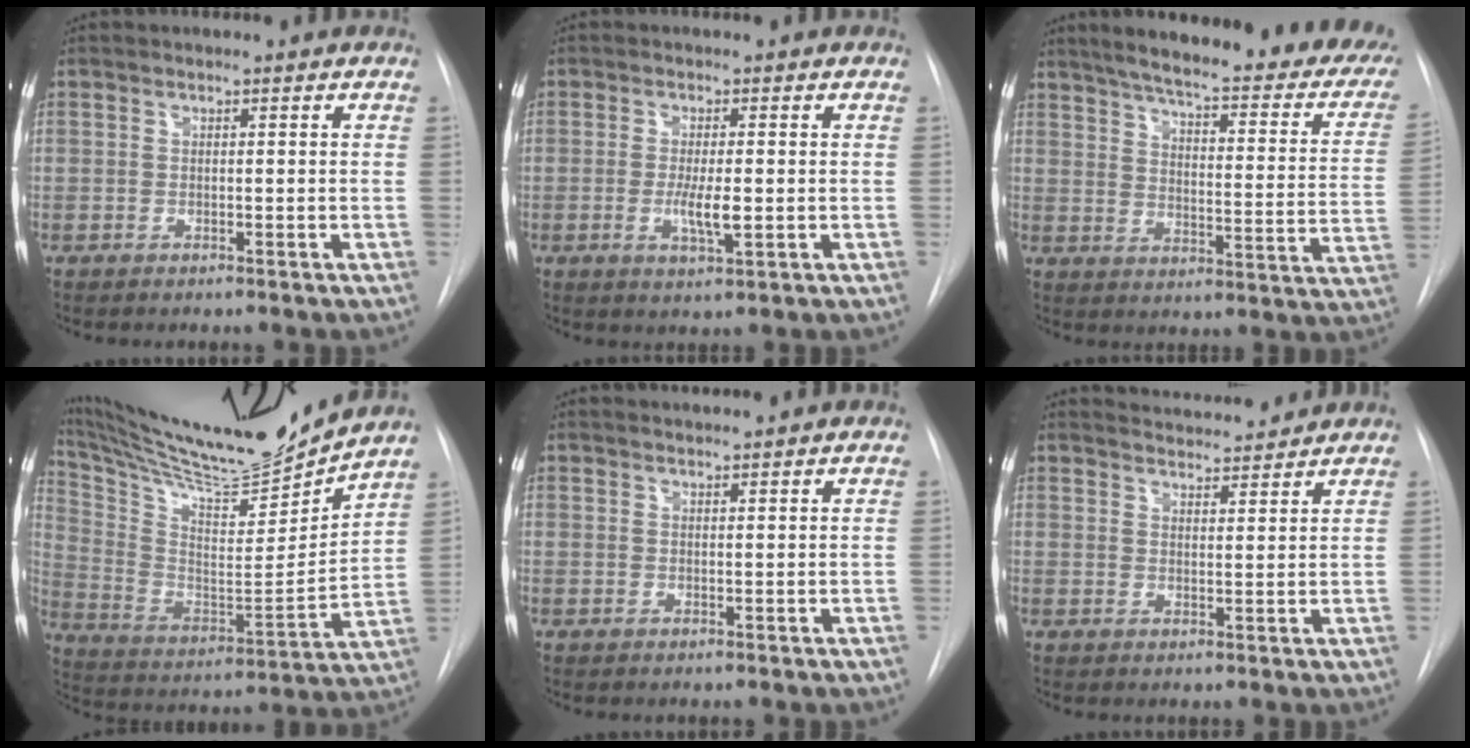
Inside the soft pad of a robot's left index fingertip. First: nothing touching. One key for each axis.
{"total": 3.9, "fx": -0.5, "fy": 0.7, "fz": 3.9, "tx": -0.074, "ty": -0.007, "tz": -0.006}
{"total": 29.8, "fx": 24.3, "fy": 5.4, "fz": 16.4, "tx": -0.215, "ty": -0.047, "tz": 0.288}
{"total": 23.2, "fx": 21.3, "fy": 1.3, "fz": 9.2, "tx": -0.178, "ty": -0.046, "tz": 0.344}
{"total": 2.4, "fx": 2.3, "fy": -0.2, "fz": 0.4, "tx": -0.004, "ty": 0.016, "tz": 0.039}
{"total": 7.6, "fx": 7.4, "fy": 0.7, "fz": 1.3, "tx": -0.024, "ty": 0.008, "tz": 0.105}